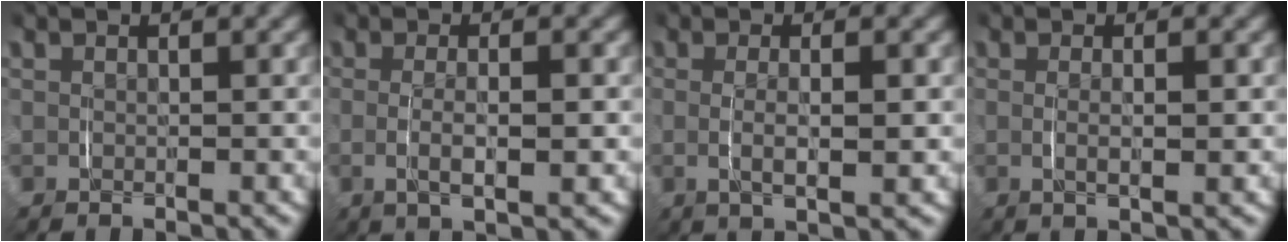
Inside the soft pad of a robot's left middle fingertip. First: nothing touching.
{"total": 3.0, "force": [-0.5, 0.8, 2.8], "torque": [-0.054, -0.006, -0.003]}
{"total": 2.9, "force": [-0.1, 0.6, 2.8], "torque": [-0.052, -0.007, 0.005]}
{"total": 1.6, "force": [0.1, 0.2, 1.6], "torque": [-0.029, -0.005, 0.004]}